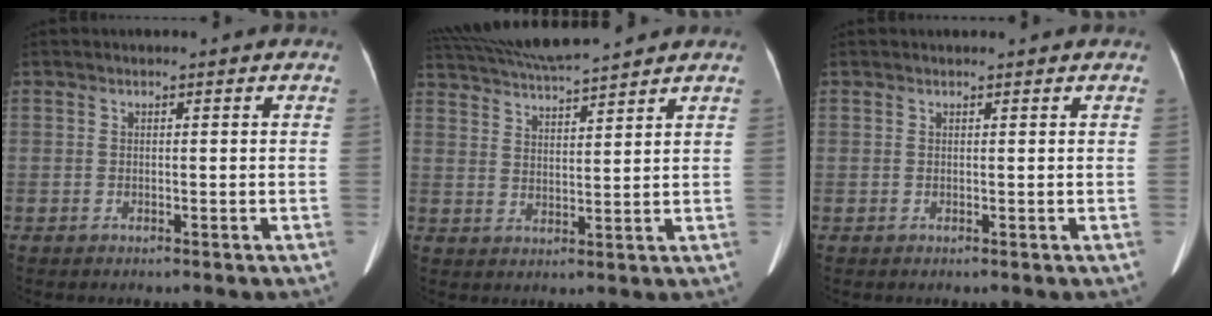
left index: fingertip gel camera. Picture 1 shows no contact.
{"total": 11.7, "force": [10.8, -0.1, 4.7], "torque": [-0.099, 0.020, 0.179]}
{"total": 1.6, "force": [1.5, 0.3, 0.5], "torque": [-0.012, 0.017, 0.018]}